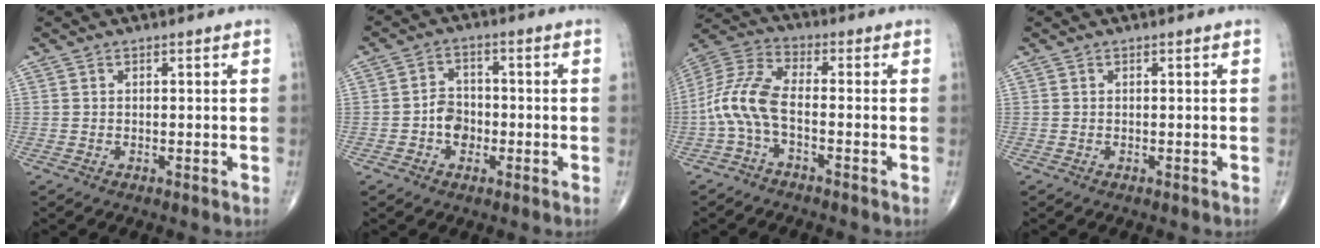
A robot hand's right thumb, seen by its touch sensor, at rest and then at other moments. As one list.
[{"total": 4.9, "force": [-1.4, 4.0, 2.6], "torque": [-0.019, 0.017, -0.032]}, {"total": 9.6, "force": [-2.5, 4.0, 8.4], "torque": [-0.189, 0.034, -0.062]}, {"total": 0.0}]